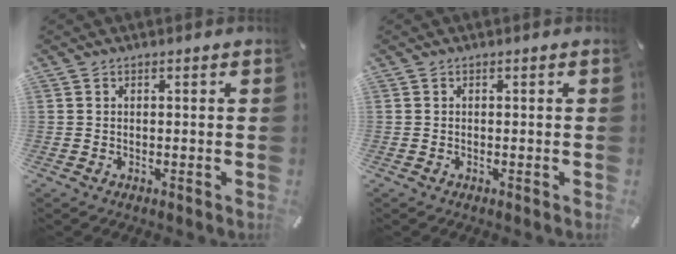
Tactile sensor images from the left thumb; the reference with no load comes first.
{"total": 0.0}